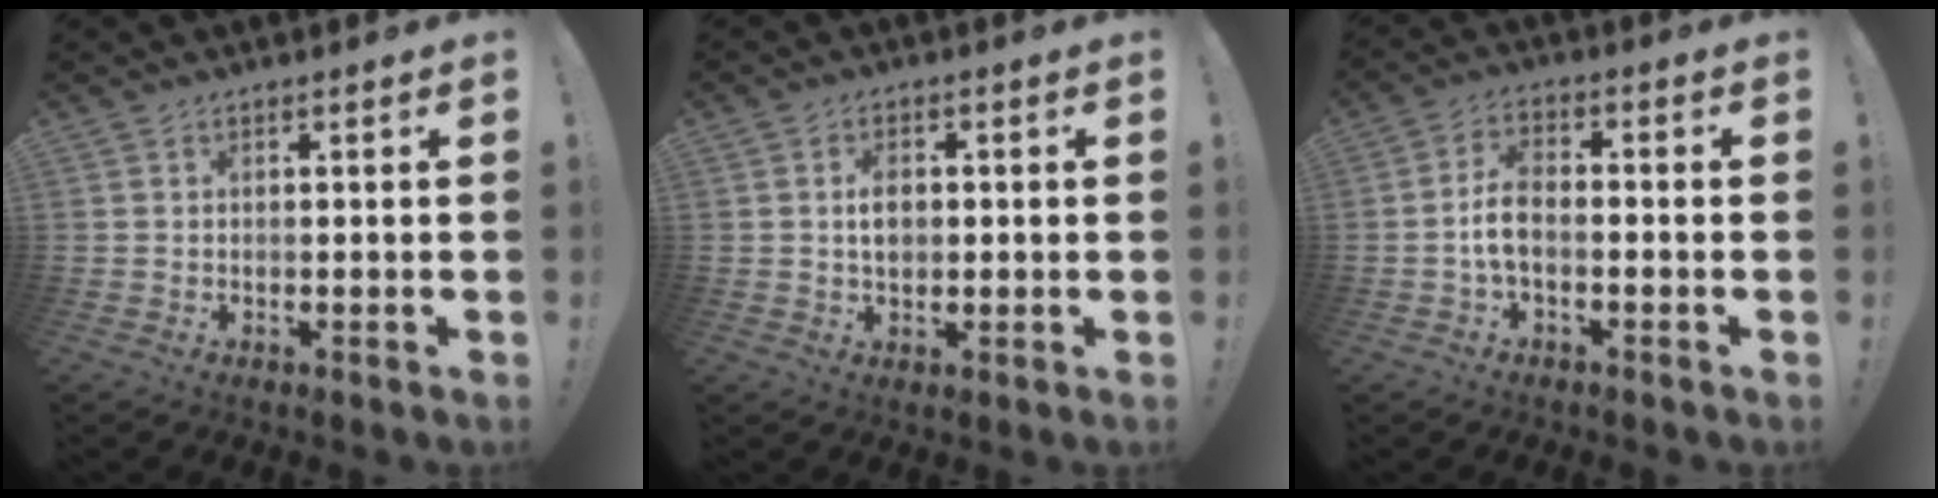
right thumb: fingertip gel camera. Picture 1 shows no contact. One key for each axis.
{"total": 4.5, "fx": 0.2, "fy": 3.1, "fz": 3.3, "tx": -0.033, "ty": -0.002, "tz": -0.003}
{"total": 6.6, "fx": -1.7, "fy": 3.2, "fz": 5.6, "tx": -0.113, "ty": 0.004, "tz": -0.030}